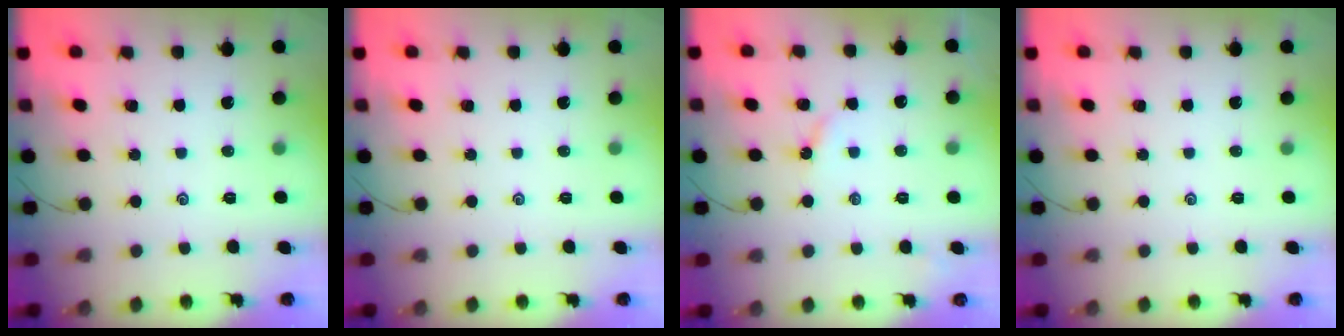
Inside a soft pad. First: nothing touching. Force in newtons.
{"total": 0.0}
{"total": 2.7, "press": 2.7, "slide": 0.4}
{"total": 0.0}